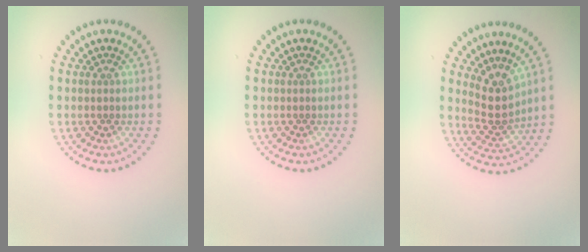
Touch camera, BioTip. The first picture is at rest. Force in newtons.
{"total": 0.0}
{"total": 2.9, "press": 2.4, "slide": 1.7}